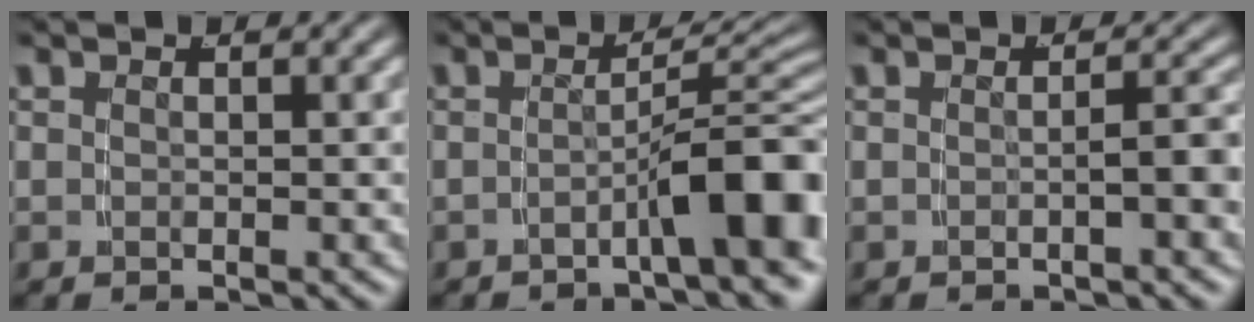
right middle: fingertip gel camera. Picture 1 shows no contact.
{"total": 6.7, "force": [-3.1, 1.1, 5.8], "torque": [-0.057, 0.010, -0.050]}
{"total": 2.1, "force": [-0.9, 0.0, 1.9], "torque": [-0.019, 0.005, -0.014]}